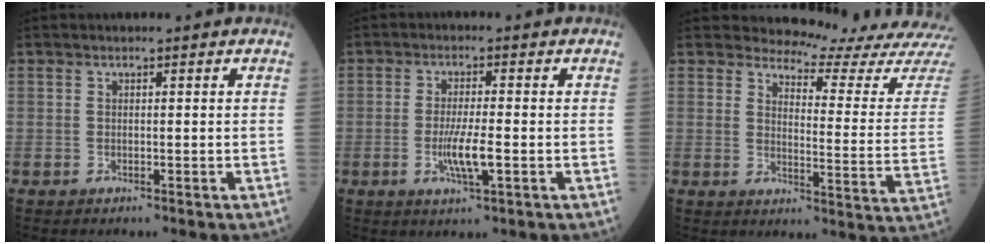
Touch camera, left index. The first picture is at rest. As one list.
[{"total": 4.9, "force": [-1.4, 0.6, 4.7], "torque": [-0.097, -0.012, -0.022]}, {"total": 15.8, "force": [15.6, -0.8, 2.6], "torque": [-0.034, -0.140, 0.167]}]